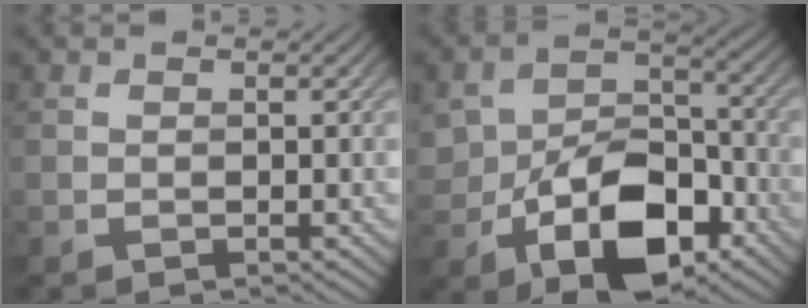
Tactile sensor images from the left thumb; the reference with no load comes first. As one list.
[{"total": 12.2, "force": [-4.8, 7.7, 8.1], "torque": [-0.157, -0.022, -0.076]}]